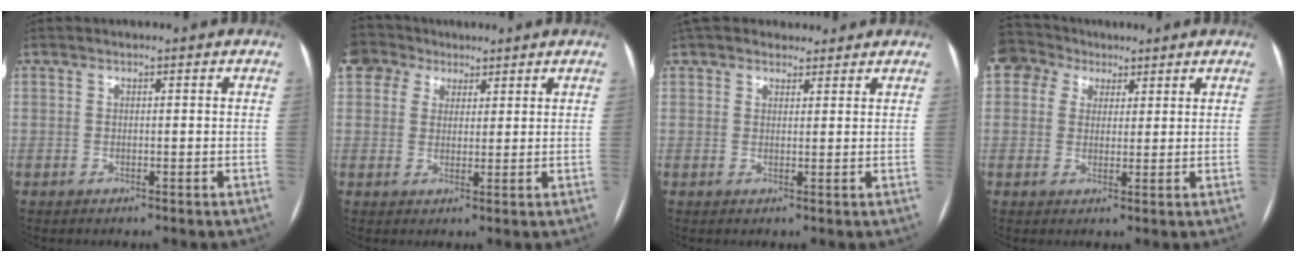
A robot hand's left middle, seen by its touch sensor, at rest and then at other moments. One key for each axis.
{"total": 6.3, "fx": 4.1, "fy": 4.5, "fz": 1.4, "tx": -0.038, "ty": 0.033, "tz": 0.080}
{"total": 6.4, "fx": 5.6, "fy": 2.9, "fz": 1.3, "tx": -0.010, "ty": 0.032, "tz": 0.083}
{"total": 6.4, "fx": 3.6, "fy": 5.0, "fz": 1.8, "tx": -0.044, "ty": 0.038, "tz": 0.069}